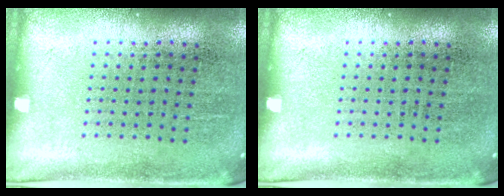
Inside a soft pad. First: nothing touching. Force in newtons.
{"total": 0.0}